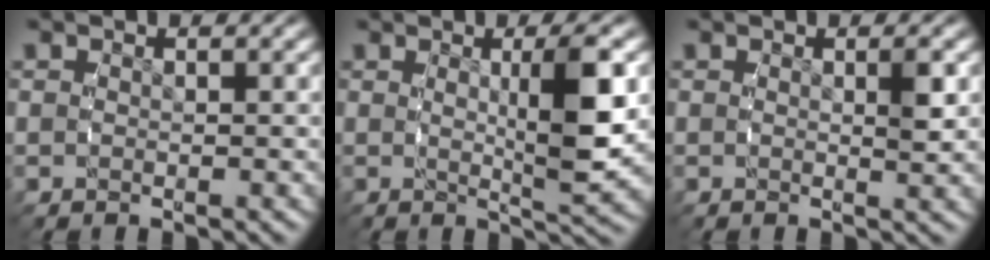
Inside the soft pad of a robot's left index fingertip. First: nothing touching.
{"total": 5.2, "force": [0.8, 0.4, 5.1], "torque": [-0.070, -0.001, 0.010]}
{"total": 1.4, "force": [0.4, -0.4, 1.2], "torque": [-0.016, -0.002, 0.004]}